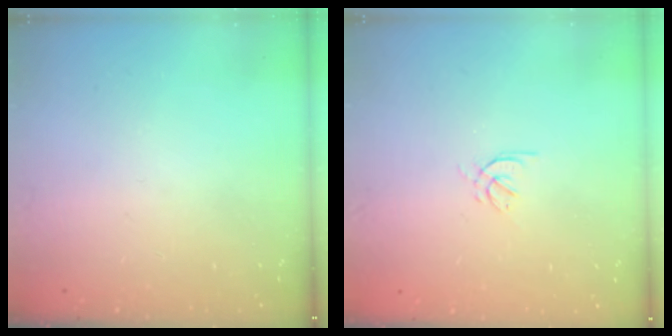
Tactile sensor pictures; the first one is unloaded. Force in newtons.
{"total": 2.1, "press": 2.0, "slide": 0.6}